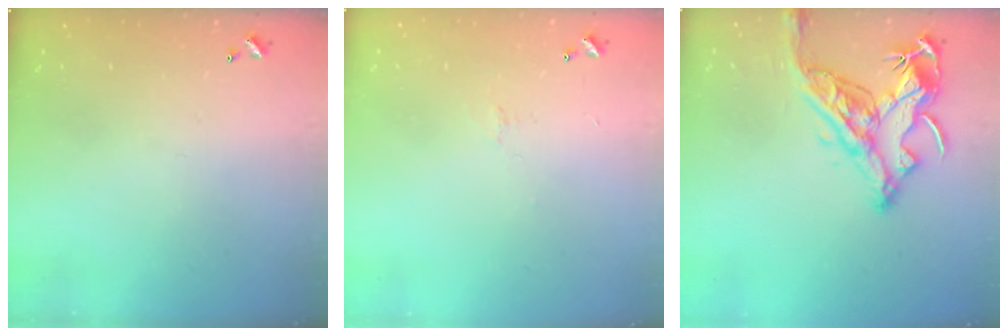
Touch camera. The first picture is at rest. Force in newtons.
{"total": 0.6, "press": 0.4, "slide": 0.5}
{"total": 16.2, "press": 16.1, "slide": 2.1}